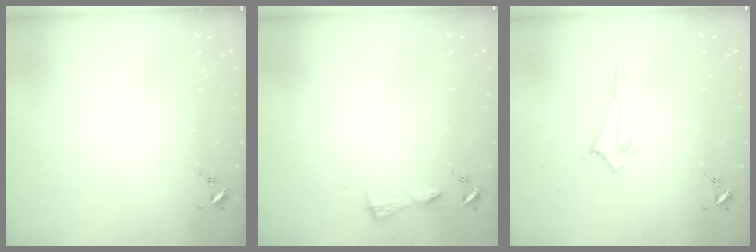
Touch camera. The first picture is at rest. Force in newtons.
{"total": 3.9, "press": 3.9, "slide": 0.4}
{"total": 2.9, "press": 2.9, "slide": 0.2}